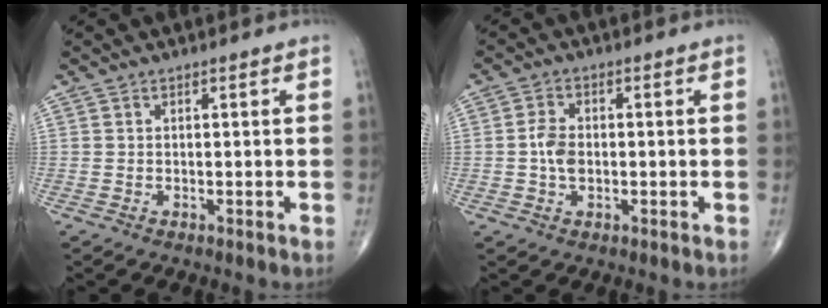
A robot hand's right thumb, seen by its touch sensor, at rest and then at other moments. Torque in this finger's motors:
{"motor_torque": [1.46, 0.75, 1.08, -0.05, -0.03]}